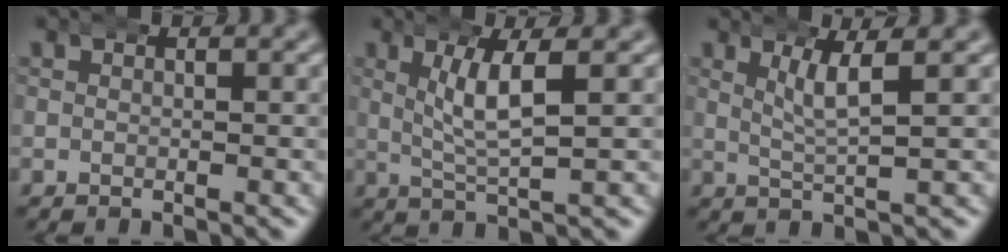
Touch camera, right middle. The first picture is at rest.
{"total": 3.9, "force": [1.3, 0.5, 3.6], "torque": [-0.066, -0.004, 0.029]}
{"total": 3.0, "force": [1.6, -0.2, 2.4], "torque": [-0.048, 0.001, 0.032]}